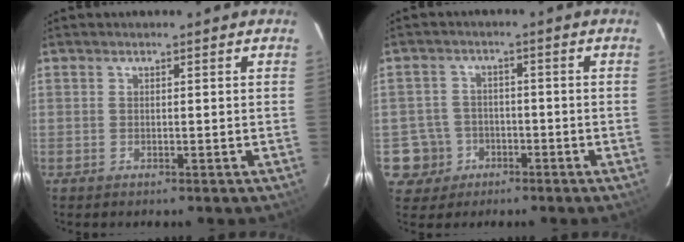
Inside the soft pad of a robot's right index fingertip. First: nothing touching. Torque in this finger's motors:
{"motor_torque": [-0.71, -0.46, -0.40, -0.13]}